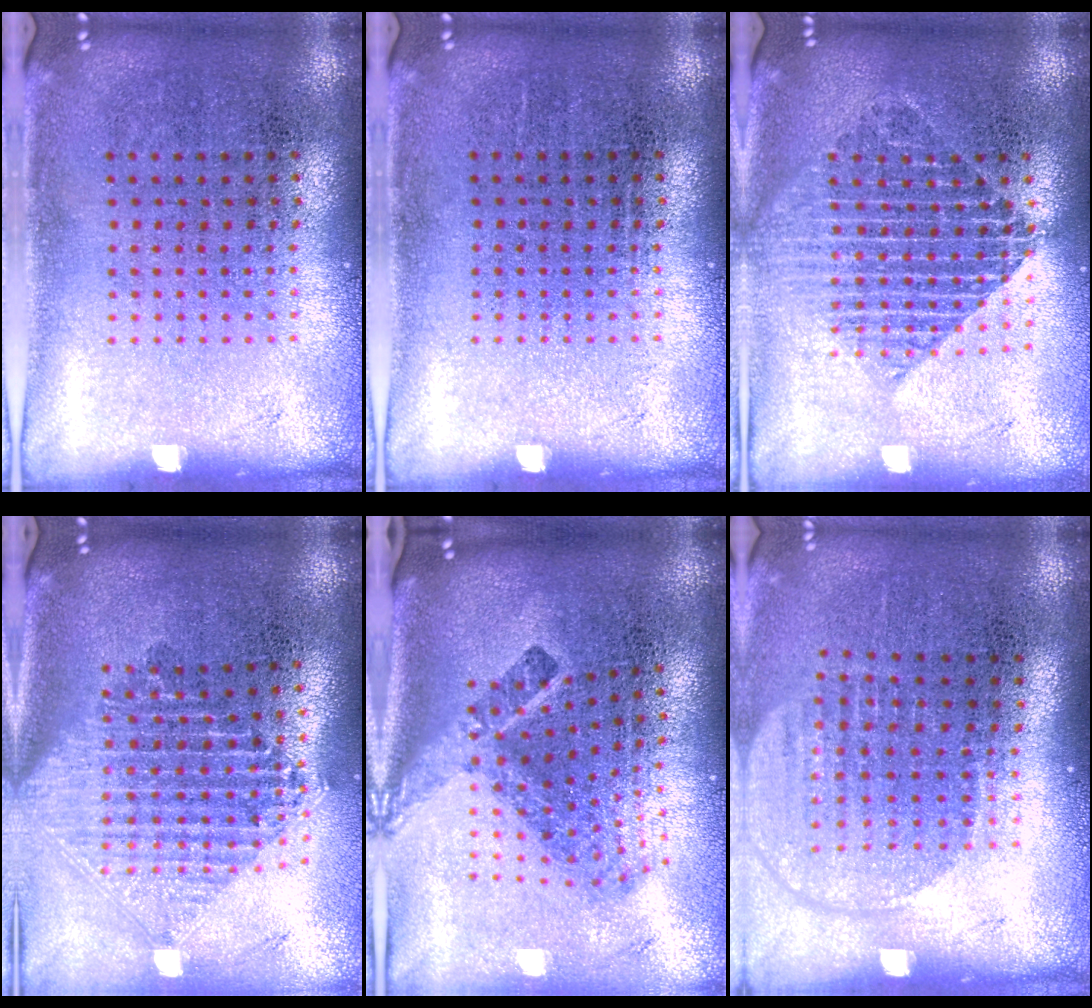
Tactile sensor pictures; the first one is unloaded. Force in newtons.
{"total": 0.0}
{"total": 1.9, "press": 1.5, "slide": 1.1}
{"total": 2.2, "press": 1.7, "slide": 1.4}
{"total": 2.6, "press": 1.6, "slide": 2.0}
{"total": 1.7, "press": 1.5, "slide": 0.8}